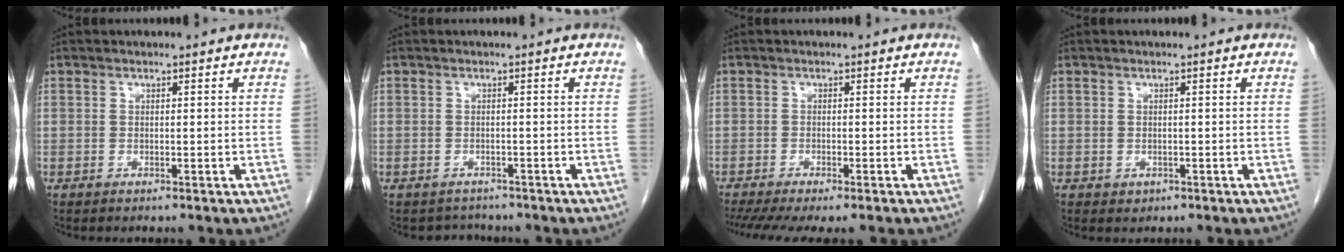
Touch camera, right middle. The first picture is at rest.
{"total": 2.3, "force": [-2.0, 1.1, -0.3], "torque": [-0.001, 0.001, -0.031]}
{"total": 7.7, "force": [-6.1, 1.1, 4.5], "torque": [-0.066, -0.010, -0.098]}
{"total": 0.8, "force": [-0.2, 0.7, 0.3], "torque": [-0.009, 0.000, 0.002]}